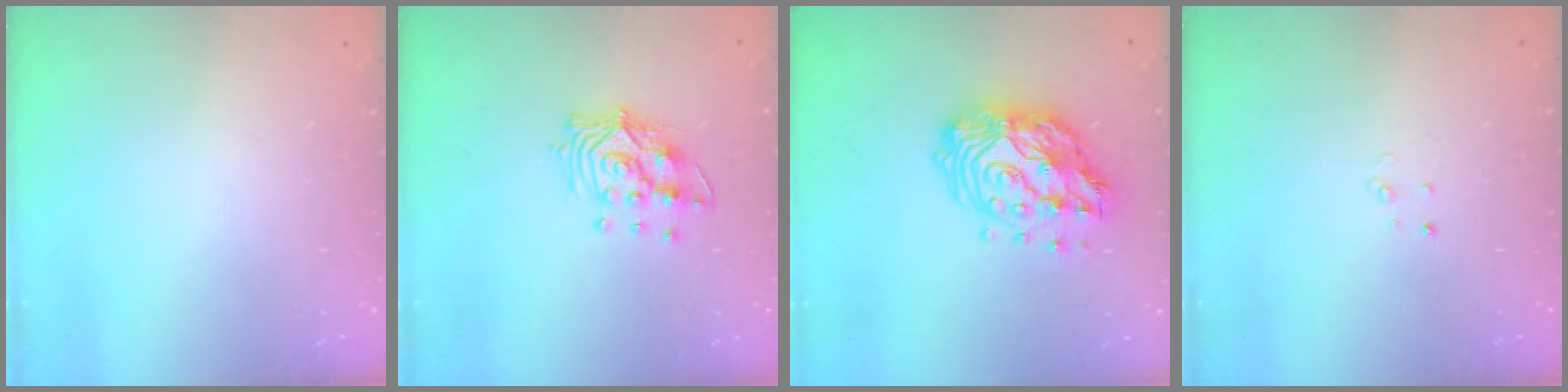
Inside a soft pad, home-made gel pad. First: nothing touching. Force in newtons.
{"total": 12.4, "press": 12.4, "slide": 1.0}
{"total": 16.8, "press": 16.7, "slide": 1.6}
{"total": 2.6, "press": 2.6, "slide": 0.2}